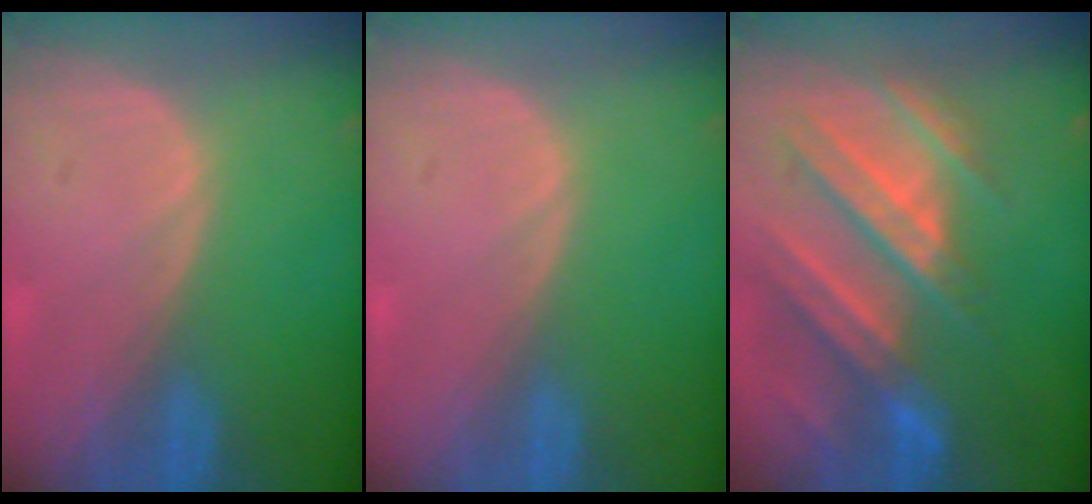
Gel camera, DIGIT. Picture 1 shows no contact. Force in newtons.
{"total": 0.0}
{"total": 10.8, "press": 9.7, "slide": 4.7}